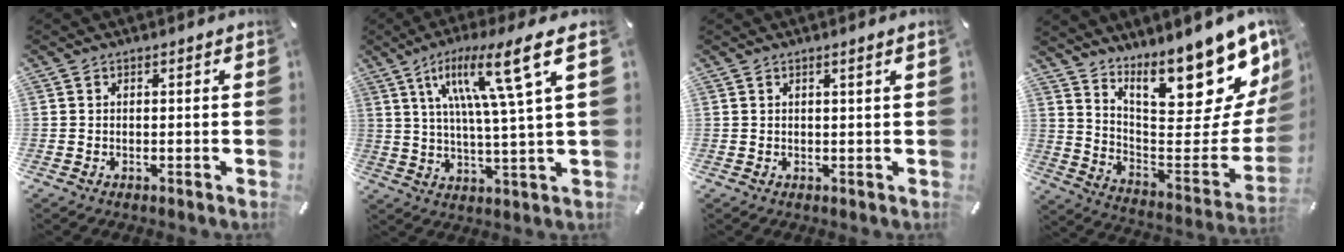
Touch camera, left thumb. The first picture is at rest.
{"total": 18.2, "force": [7.8, 2.5, 16.2], "torque": [-0.279, -0.026, 0.103]}
{"total": 1.3, "force": [0.5, -0.2, 1.2], "torque": [-0.021, -0.003, 0.009]}
{"total": 20.6, "force": [15.7, 6.9, 11.4], "torque": [-0.126, -0.138, 0.259]}